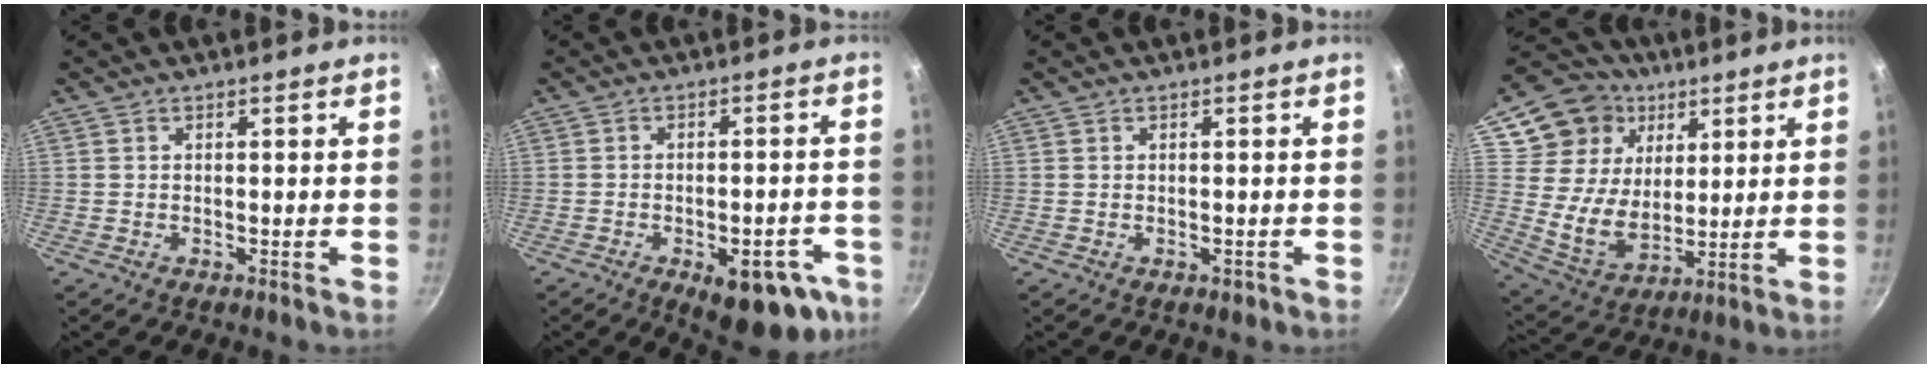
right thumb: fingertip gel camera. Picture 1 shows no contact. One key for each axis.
{"total": 13.9, "fx": -6.2, "fy": 6.7, "fz": 10.5, "tx": -0.087, "ty": 0.020, "tz": -0.070}
{"total": 0.7, "fx": -0.3, "fy": 0.4, "fz": 0.4, "tx": -0.003, "ty": 0.001, "tz": -0.004}
{"total": 17.1, "fx": 7.3, "fy": 13.5, "fz": 7.5, "tx": -0.106, "ty": -0.021, "tz": 0.138}